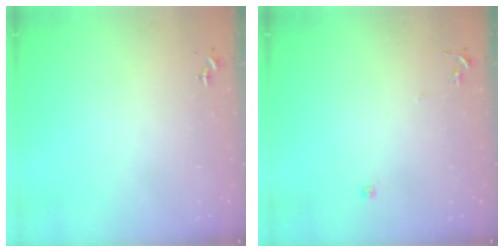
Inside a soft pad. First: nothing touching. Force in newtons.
{"total": 4.6, "press": 4.6, "slide": 0.5}